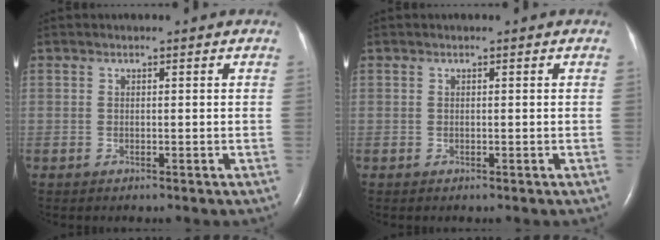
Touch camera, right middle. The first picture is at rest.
{"total": 0.0}